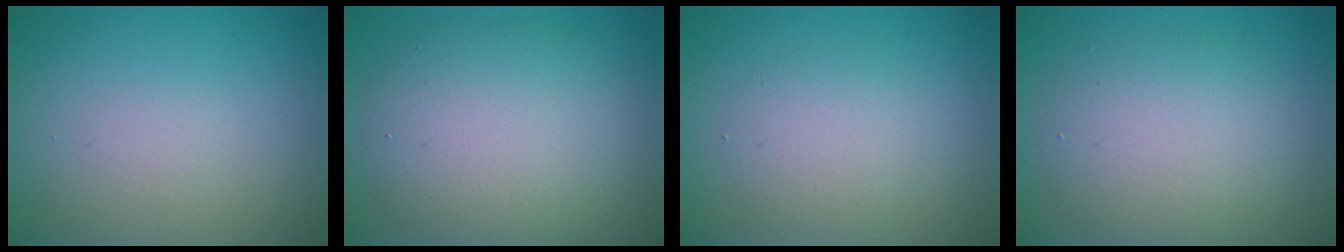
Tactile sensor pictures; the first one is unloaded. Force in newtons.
{"total": 6.9, "press": 6.9, "slide": 0.5}
{"total": 2.5, "press": 2.5, "slide": 0.1}
{"total": 4.9, "press": 4.9, "slide": 0.5}